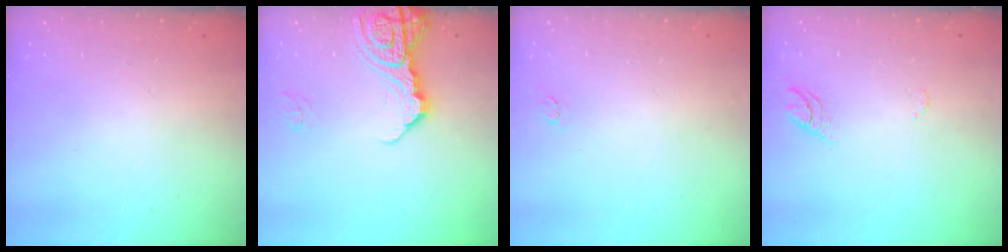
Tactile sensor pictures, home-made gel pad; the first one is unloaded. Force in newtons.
{"total": 14.7, "press": 14.6, "slide": 1.7}
{"total": 2.9, "press": 2.9, "slide": 0.3}
{"total": 3.7, "press": 3.7, "slide": 0.3}